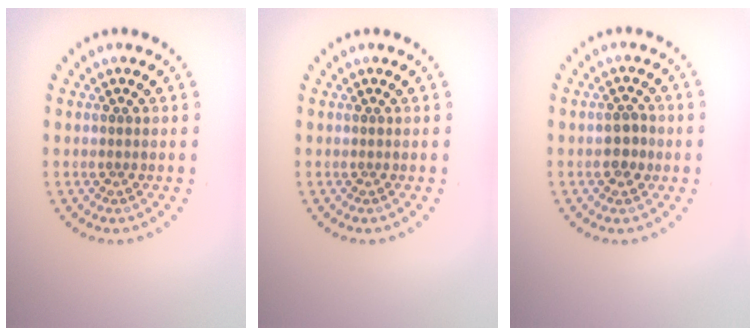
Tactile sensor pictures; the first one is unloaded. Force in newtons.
{"total": 0.0}
{"total": 2.0, "press": 2.0, "slide": 0.2}